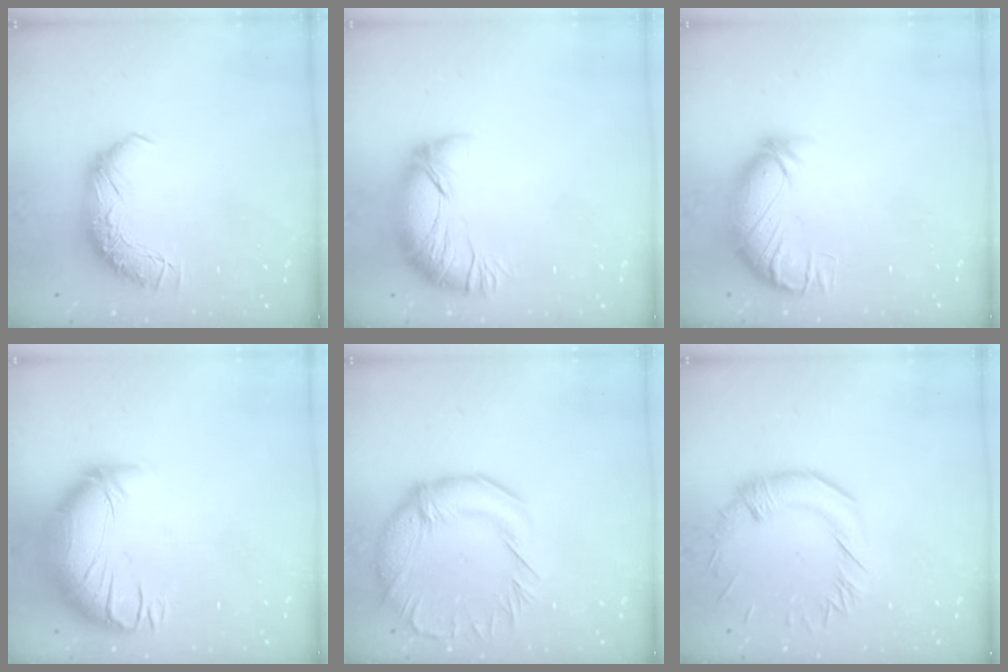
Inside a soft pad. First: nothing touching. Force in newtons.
{"total": 2.6, "press": 1.8, "slide": 1.9}
{"total": 3.9, "press": 2.7, "slide": 2.7}
{"total": 3.8, "press": 2.1, "slide": 3.2}
{"total": 3.5, "press": 3.2, "slide": 1.4}
{"total": 0.7, "press": 0.0, "slide": 0.7}